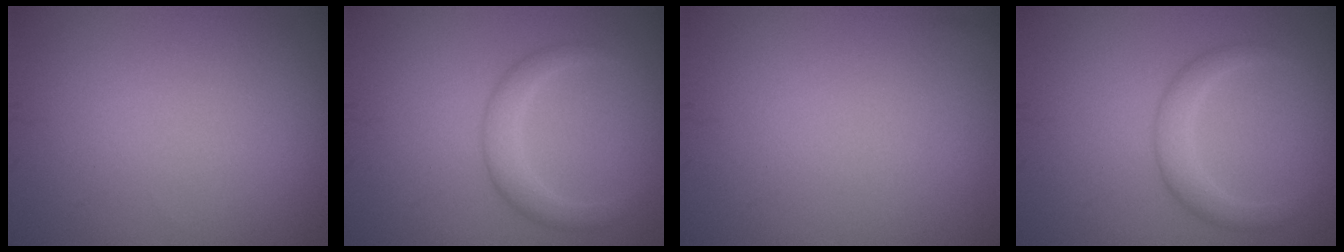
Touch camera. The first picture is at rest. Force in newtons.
{"total": 2.3, "press": 2.3, "slide": 0.1}
{"total": 0.0}
{"total": 2.3, "press": 2.3, "slide": 0.1}